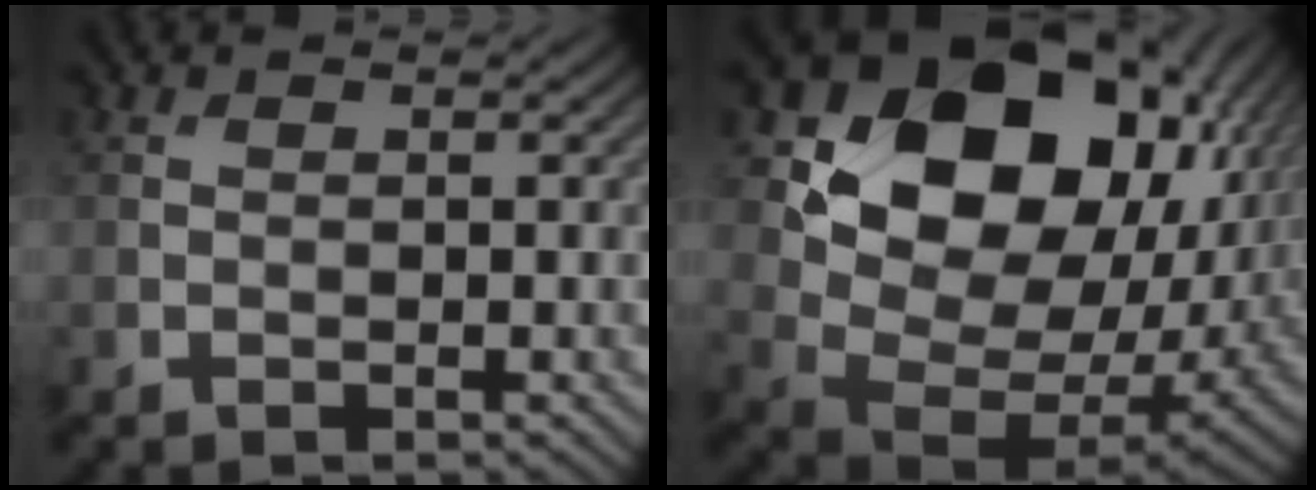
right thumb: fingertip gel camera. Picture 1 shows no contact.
{"total": 18.6, "force": [6.2, 13.6, 11.0], "torque": [-0.197, -0.007, 0.134]}